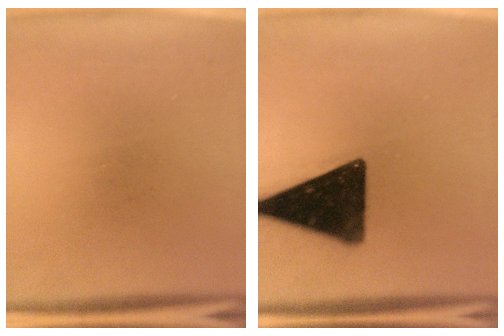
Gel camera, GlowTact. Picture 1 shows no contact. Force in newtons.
{"total": 17.1}